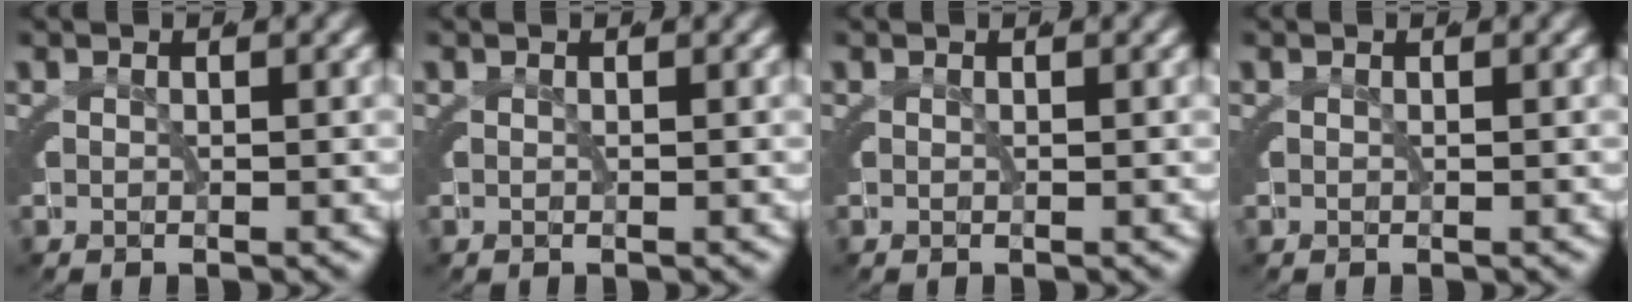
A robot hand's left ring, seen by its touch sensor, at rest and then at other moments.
{"total": 0.0}
{"total": 0.0}
{"total": 0.0}